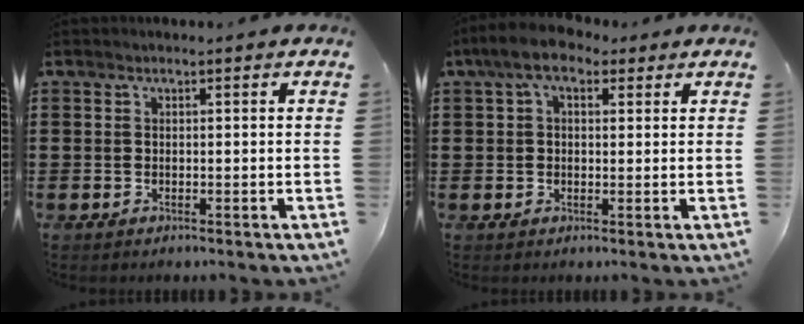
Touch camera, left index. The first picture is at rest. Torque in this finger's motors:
{"motor_torque": [1.51, -0.42, 0.66, 0.17]}